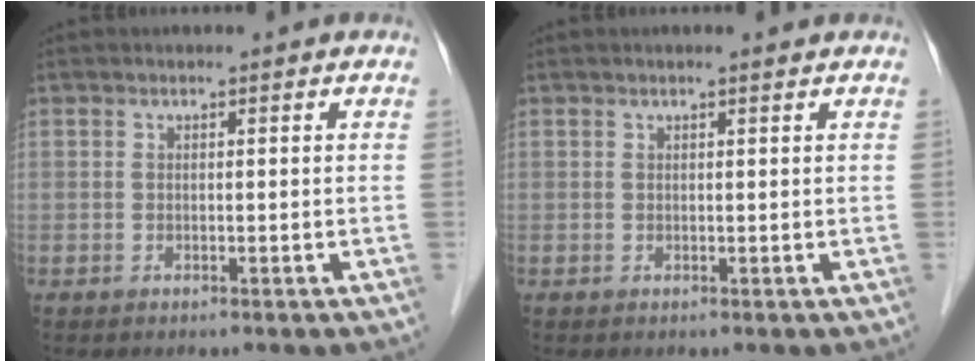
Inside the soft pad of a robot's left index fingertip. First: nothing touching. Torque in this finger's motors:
{"motor_torque": [0.22, -0.11, -0.05, -0.01]}